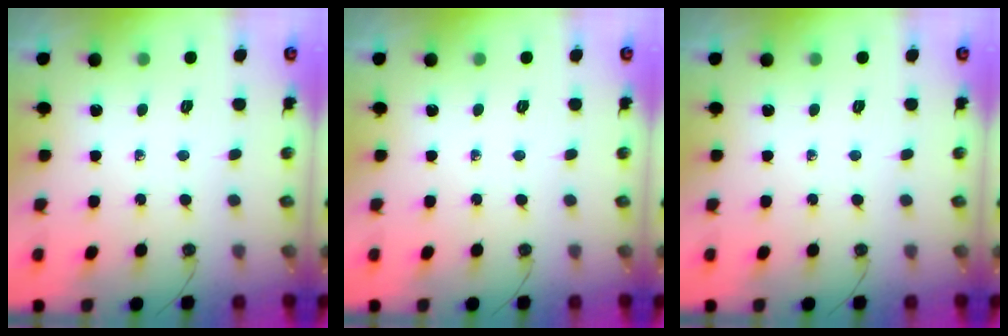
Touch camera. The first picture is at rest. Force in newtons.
{"total": 0.0}
{"total": 0.0}